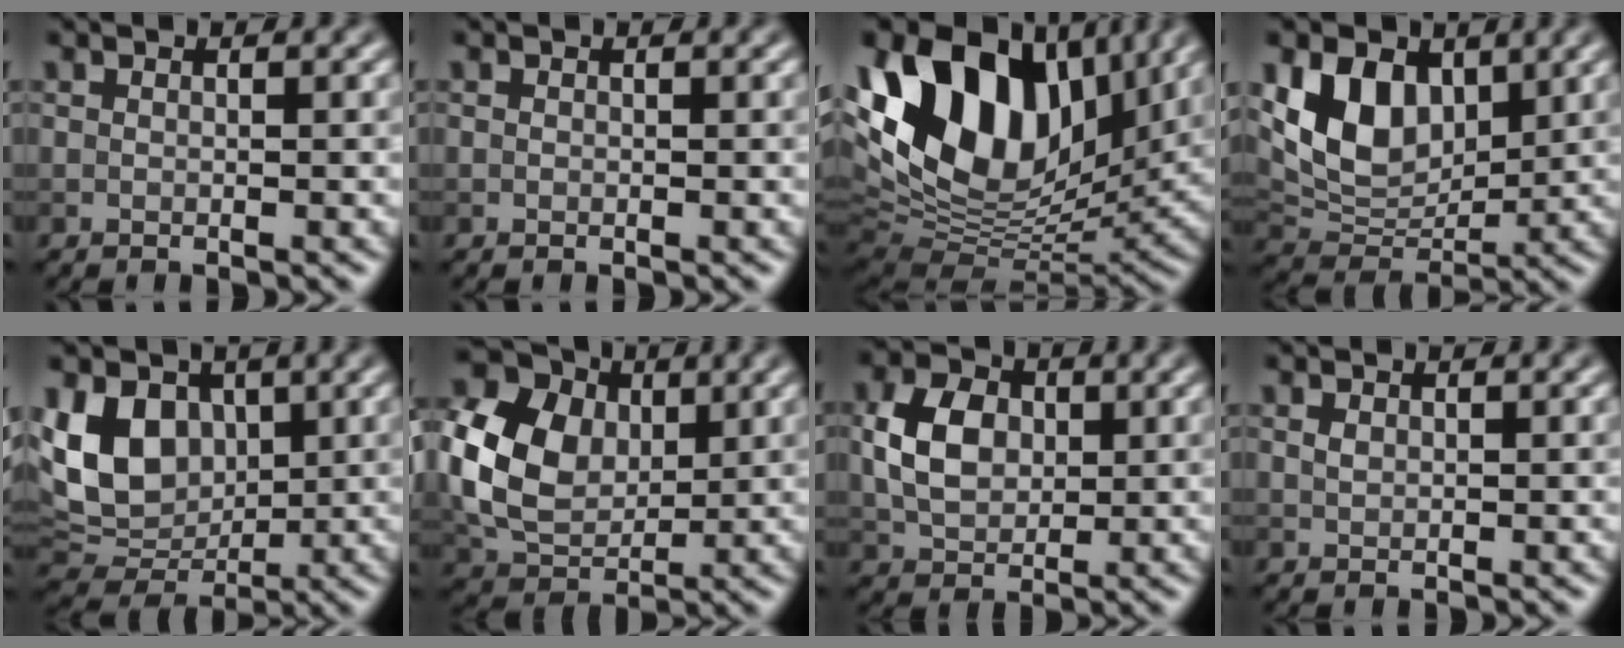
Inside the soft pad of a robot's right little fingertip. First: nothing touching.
{"total": 0.0}
{"total": 17.2, "force": [6.4, 10.4, 12.1], "torque": [-0.233, 0.026, 0.109]}
{"total": 7.3, "force": [2.6, 5.0, 4.6], "torque": [-0.088, -0.010, 0.047]}
{"total": 8.9, "force": [1.8, 6.6, 5.8], "torque": [-0.123, -0.006, 0.028]}
{"total": 10.6, "force": [1.1, 8.0, 6.8], "torque": [-0.177, 0.001, 0.029]}
{"total": 5.3, "force": [0.7, 3.9, 3.6], "torque": [-0.076, 0.006, 0.010]}
{"total": 0.6, "force": [0.3, 0.4, 0.4], "torque": [-0.010, 0.000, 0.006]}